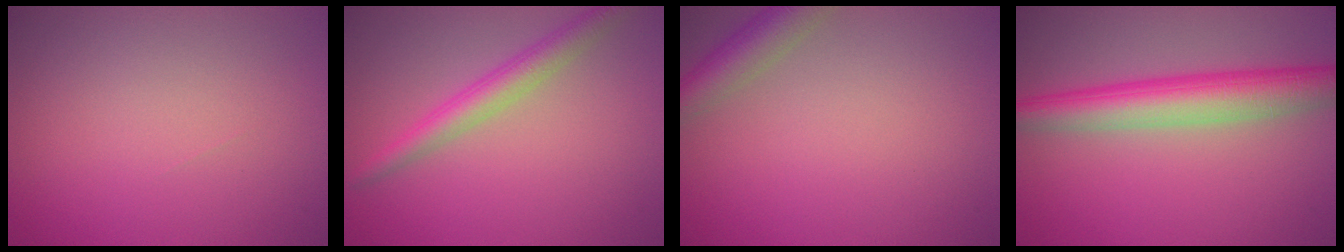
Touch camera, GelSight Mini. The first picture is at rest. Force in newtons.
{"total": 3.2, "press": 3.2, "slide": 0.1}
{"total": 3.4, "press": 3.4, "slide": 0.2}
{"total": 5.8, "press": 5.8, "slide": 0.1}